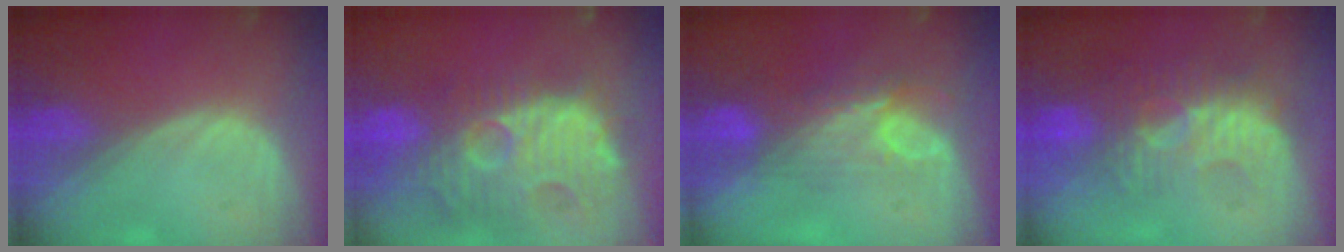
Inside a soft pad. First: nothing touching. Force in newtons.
{"total": 14.0, "press": 12.4, "slide": 6.4}
{"total": 7.5, "press": 6.6, "slide": 3.7}
{"total": 9.4, "press": 8.9, "slide": 2.9}